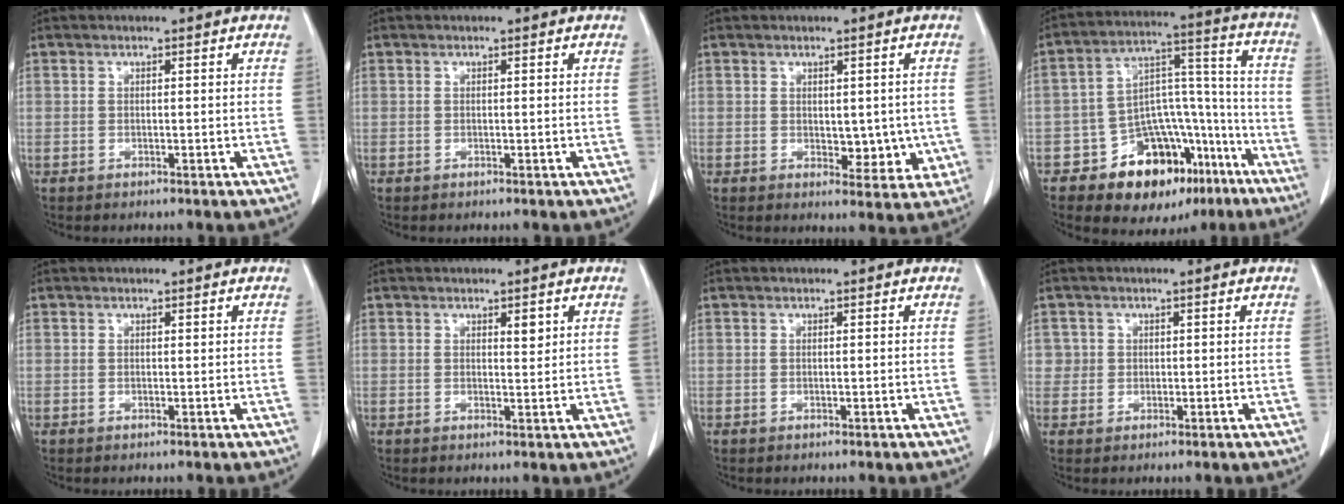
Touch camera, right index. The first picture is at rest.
{"total": 0.0}
{"total": 5.1, "force": [-0.2, 3.1, 4.0], "torque": [-0.035, -0.006, 0.009]}
{"total": 17.4, "force": [-10.4, 10.2, 9.5], "torque": [-0.111, 0.068, -0.149]}
{"total": 0.0}
{"total": 1.7, "force": [0.9, 0.5, 1.4], "torque": [-0.020, -0.005, 0.013]}
{"total": 0.0}
{"total": 1.9, "force": [0.4, 1.8, -0.2], "torque": [0.022, 0.003, 0.001]}